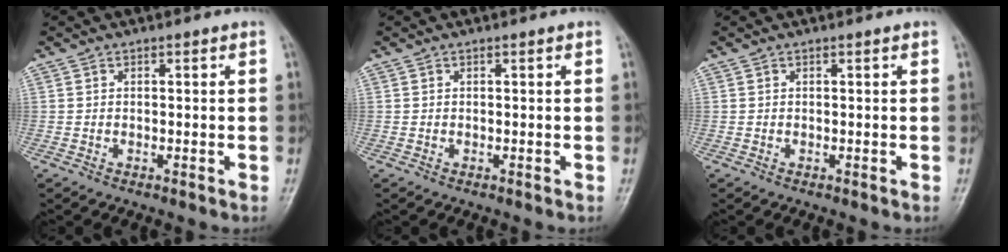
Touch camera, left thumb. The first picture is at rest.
{"total": 0.0}
{"total": 0.0}